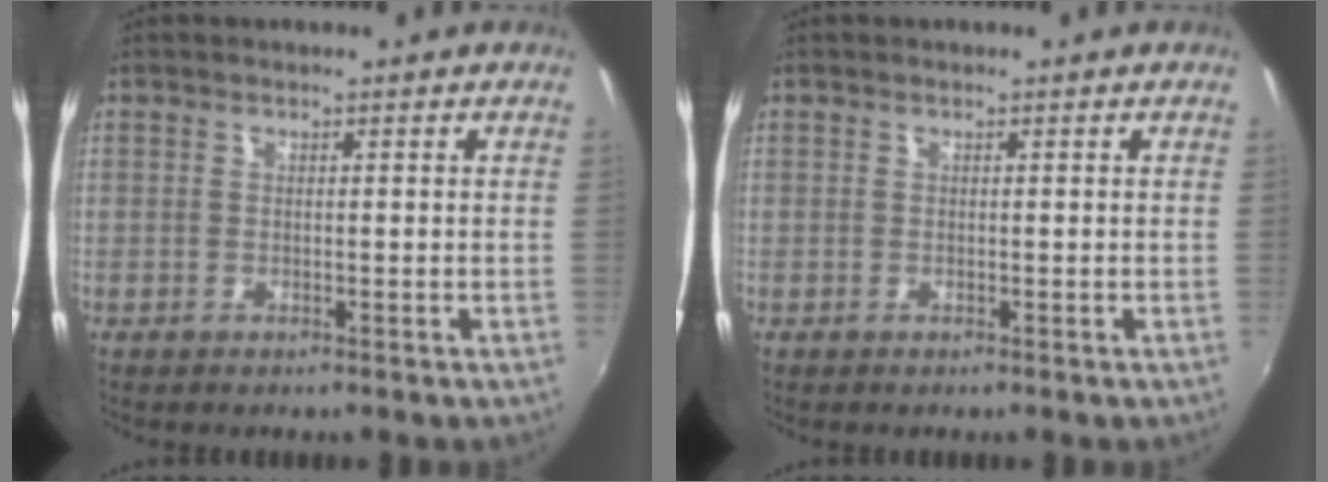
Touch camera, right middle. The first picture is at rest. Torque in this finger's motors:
{"motor_torque": [0.00, 0.01, 0.00, 0.00]}